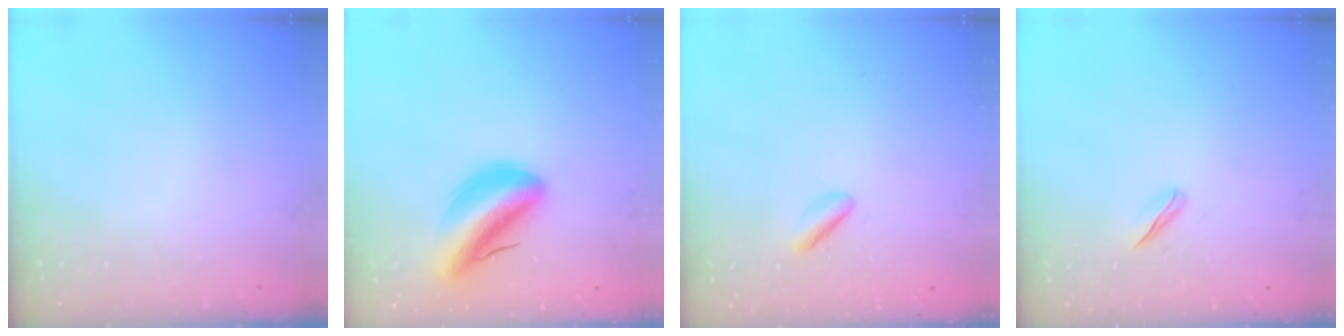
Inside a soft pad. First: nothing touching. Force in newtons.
{"total": 8.6, "press": 8.1, "slide": 2.8}
{"total": 2.3, "press": 2.2, "slide": 0.8}
{"total": 2.5, "press": 2.4, "slide": 0.8}